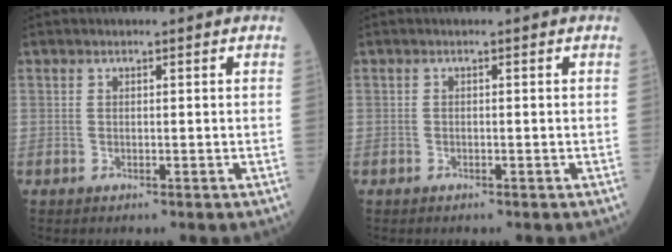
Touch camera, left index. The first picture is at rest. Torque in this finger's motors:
{"motor_torque": [-0.03, 0.03, -0.01, 0.00]}